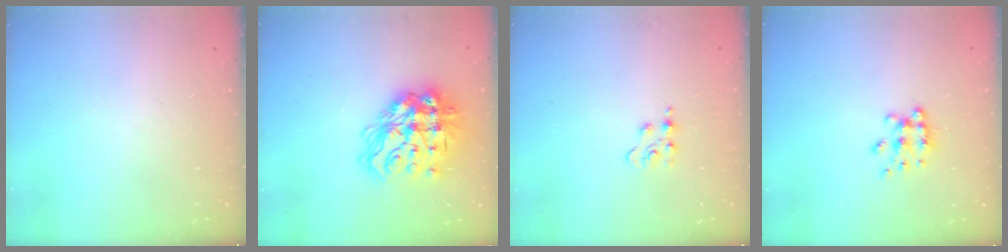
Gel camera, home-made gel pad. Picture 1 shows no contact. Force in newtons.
{"total": 19.8, "press": 19.6, "slide": 2.3}
{"total": 2.9, "press": 2.9, "slide": 0.4}
{"total": 7.8, "press": 7.8, "slide": 0.8}